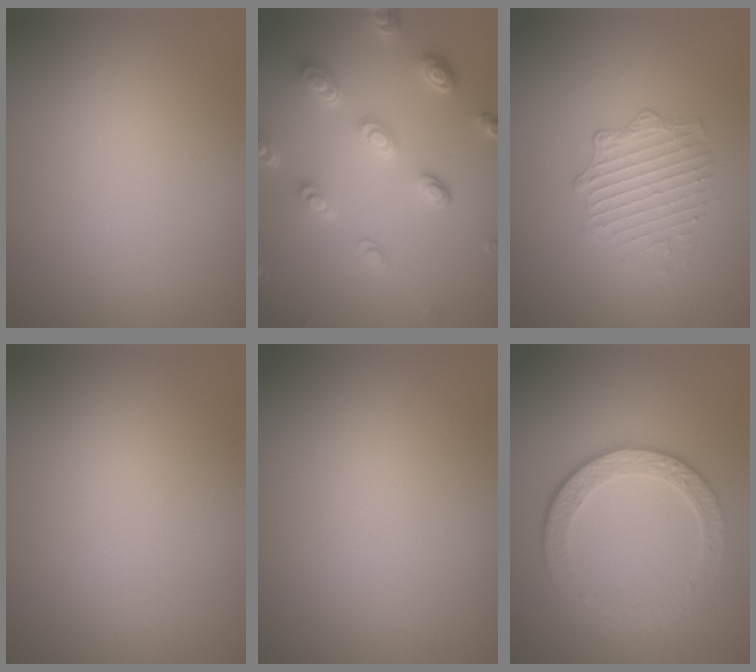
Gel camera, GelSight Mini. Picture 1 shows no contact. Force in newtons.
{"total": 5.1, "press": 3.8, "slide": 3.4}
{"total": 2.3, "press": 1.6, "slide": 1.6}
{"total": 0.0}
{"total": 0.0}
{"total": 4.7, "press": 3.4, "slide": 3.3}